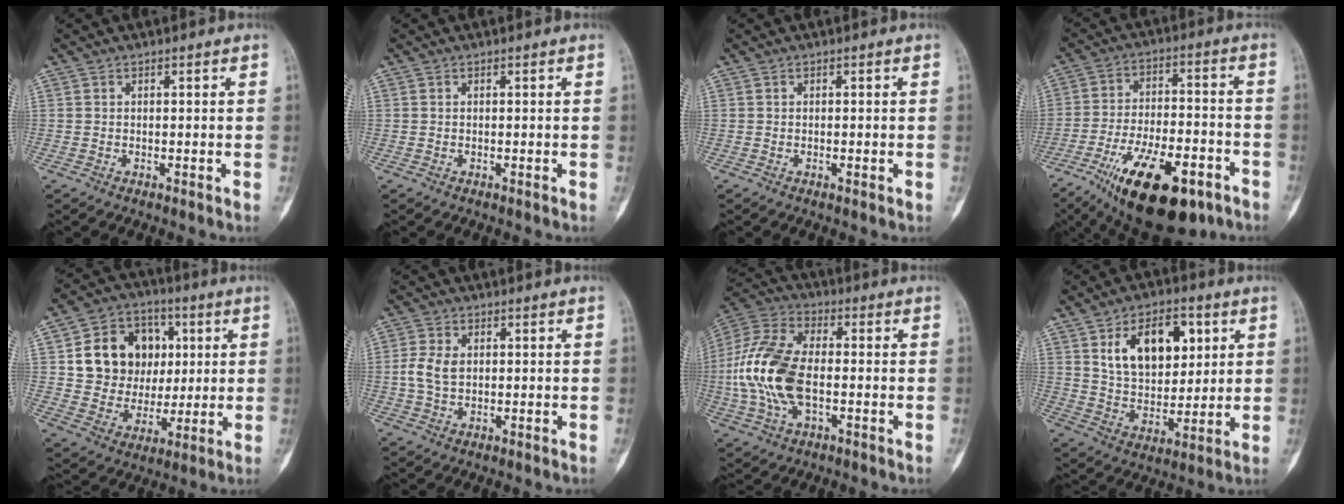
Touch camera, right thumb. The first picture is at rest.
{"total": 0.0}
{"total": 0.8, "force": [-0.2, 0.3, 0.8], "torque": [-0.008, 0.000, -0.003]}
{"total": 21.4, "force": [-11.9, 8.8, 15.5], "torque": [-0.247, 0.045, -0.186]}
{"total": 16.1, "force": [3.4, 13.6, 7.9], "torque": [-0.084, 0.004, 0.068]}
{"total": 4.7, "force": [0.4, 3.1, 3.6], "torque": [-0.081, 0.005, 0.006]}
{"total": 17.1, "force": [-2.0, 9.5, 14.1], "torque": [-0.303, 0.022, -0.039]}
{"total": 15.3, "force": [5.5, 9.4, 10.8], "torque": [-0.129, -0.021, 0.102]}